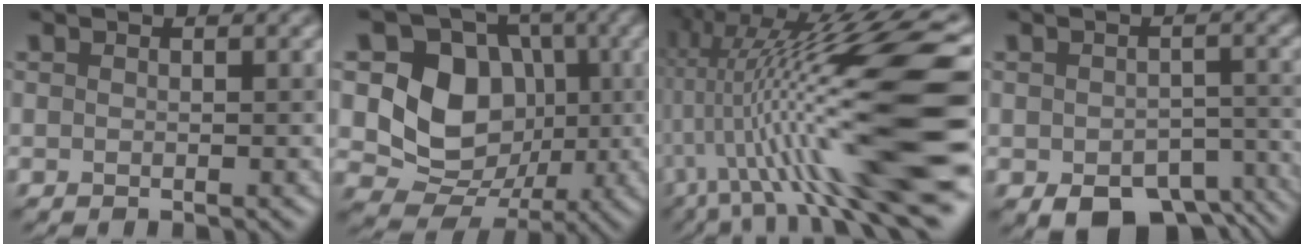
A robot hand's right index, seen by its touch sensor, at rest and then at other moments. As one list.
[{"total": 8.5, "force": [0.4, 7.3, 4.3], "torque": [-0.068, -0.010, 0.000]}, {"total": 16.4, "force": [0.8, 3.4, 16.1], "torque": [-0.291, 0.013, 0.022]}, {"total": 7.9, "force": [-4.7, 4.3, 4.6], "torque": [-0.063, -0.031, -0.058]}]